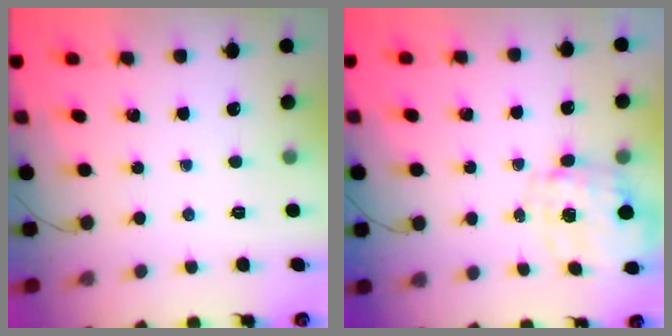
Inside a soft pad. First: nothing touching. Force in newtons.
{"total": 2.5, "press": 2.3, "slide": 1.0}